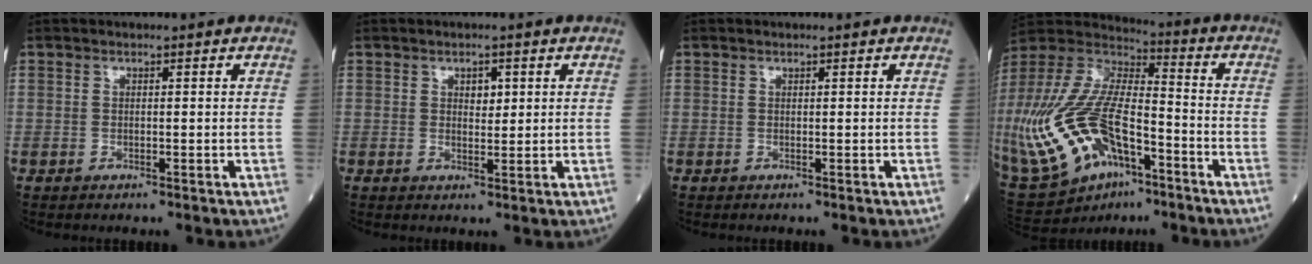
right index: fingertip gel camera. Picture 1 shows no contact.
{"total": 2.0, "force": [0.7, 1.2, 1.5], "torque": [-0.018, -0.001, 0.011]}
{"total": 0.0}
{"total": 28.2, "force": [-11.0, 13.7, 22.1], "torque": [-0.575, -0.029, -0.193]}